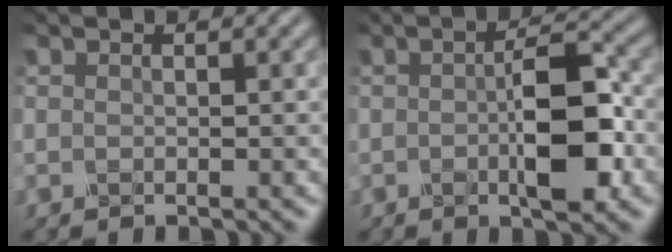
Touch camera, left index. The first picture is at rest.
{"total": 5.7, "force": [-1.2, 1.4, 5.5], "torque": [-0.094, 0.010, -0.019]}